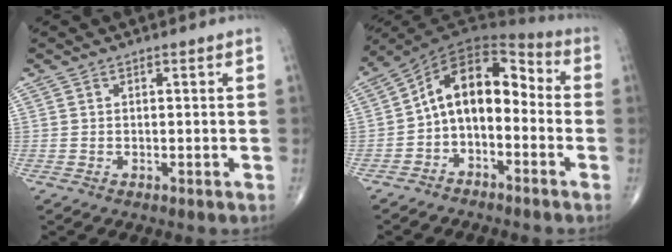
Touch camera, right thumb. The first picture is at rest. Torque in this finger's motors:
{"motor_torque": [-0.64, 1.65, 0.28, -0.19, 0.15]}